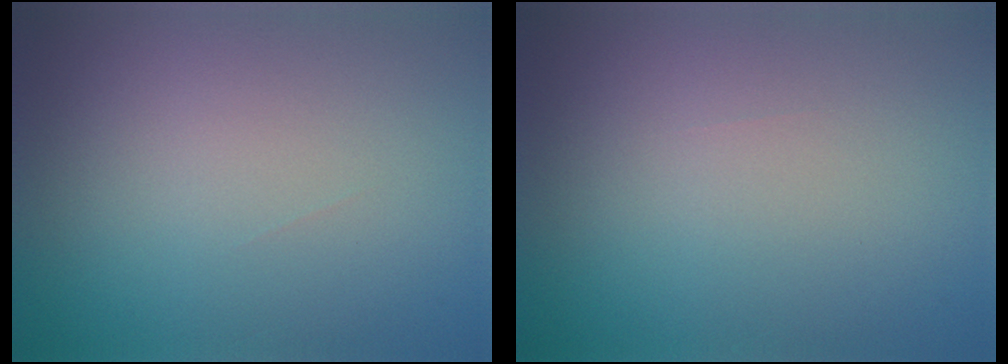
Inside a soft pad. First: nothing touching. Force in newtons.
{"total": 0.0}